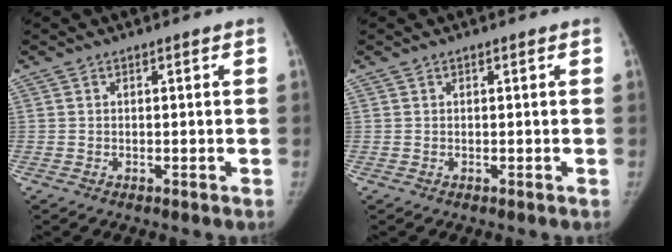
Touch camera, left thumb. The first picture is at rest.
{"total": 0.0}